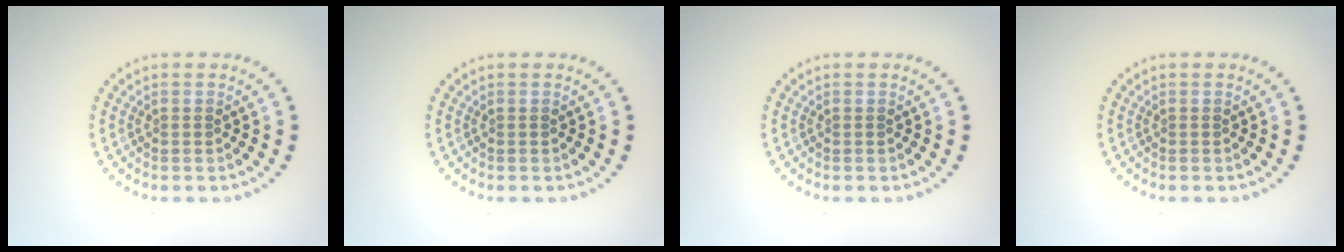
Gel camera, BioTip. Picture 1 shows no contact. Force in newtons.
{"total": 0.0}
{"total": 0.0}
{"total": 0.0}